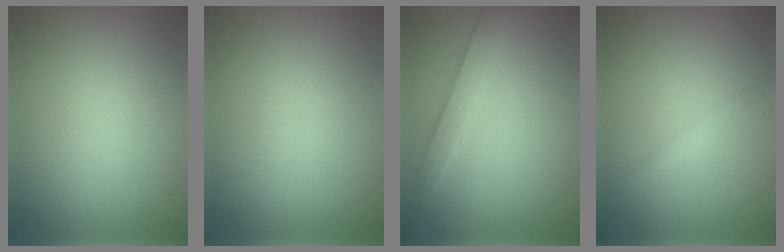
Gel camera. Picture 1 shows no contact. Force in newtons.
{"total": 0.0}
{"total": 2.3, "press": 2.3, "slide": 0.1}
{"total": 0.8, "press": 0.8, "slide": 0.0}